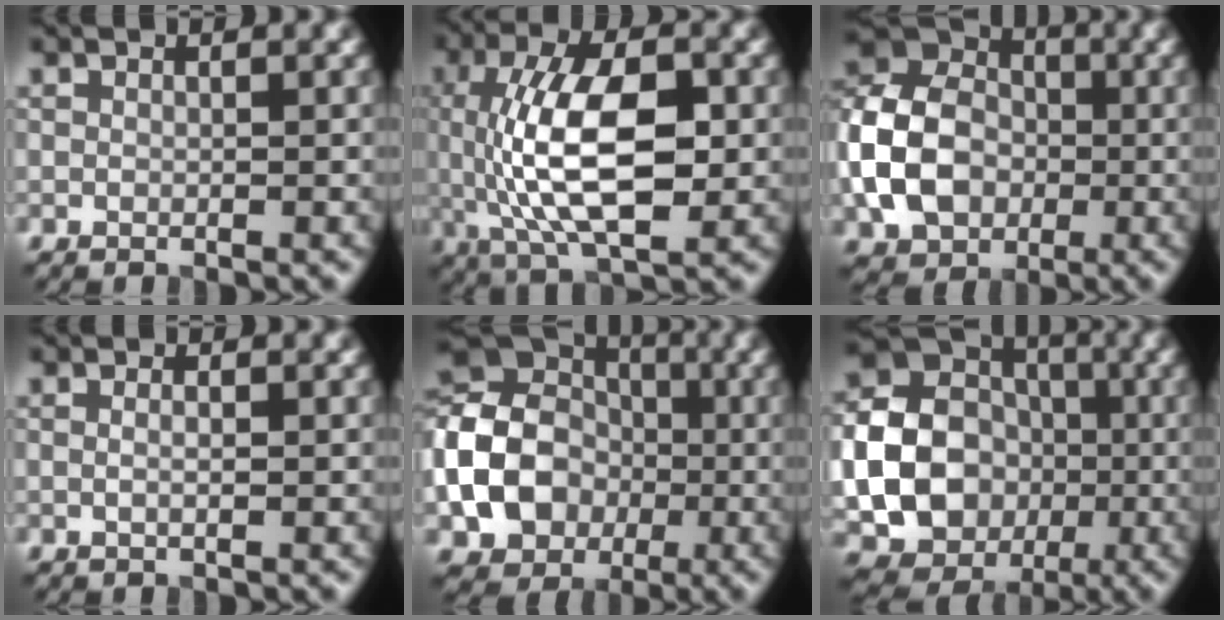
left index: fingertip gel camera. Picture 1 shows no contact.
{"total": 10.5, "force": [-0.2, 4.8, 9.3], "torque": [-0.171, 0.007, -0.004]}
{"total": 9.5, "force": [-2.0, 7.3, 5.8], "torque": [-0.120, 0.006, -0.052]}
{"total": 1.1, "force": [0.2, 0.4, 1.0], "torque": [-0.009, -0.011, 0.001]}
{"total": 12.6, "force": [-2.4, 10.1, 7.1], "torque": [-0.135, -0.016, -0.063]}
{"total": 17.8, "force": [-1.9, 16.1, 7.2], "torque": [-0.159, -0.010, -0.056]}